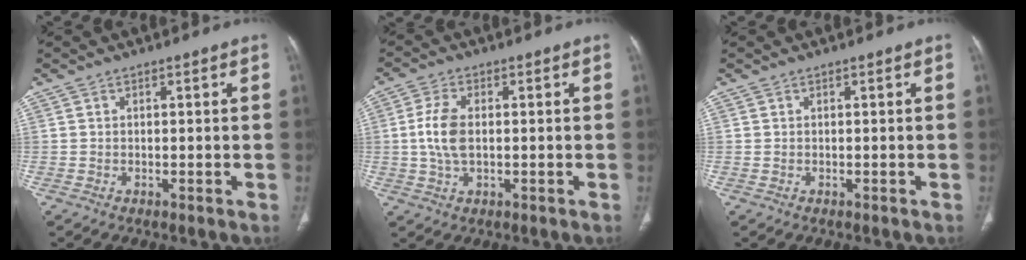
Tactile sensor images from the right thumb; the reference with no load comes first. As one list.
[{"total": 6.6, "force": [0.0, 3.7, 5.5], "torque": [-0.118, 0.005, -0.003]}, {"total": 0.0}]